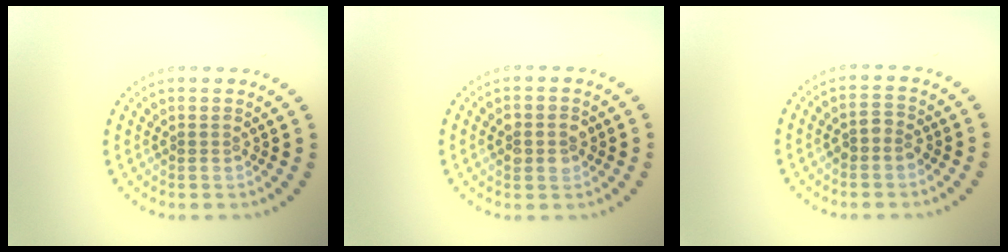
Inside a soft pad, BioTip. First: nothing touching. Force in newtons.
{"total": 2.6, "press": 2.6, "slide": 0.3}
{"total": 1.6, "press": 1.6, "slide": 0.5}